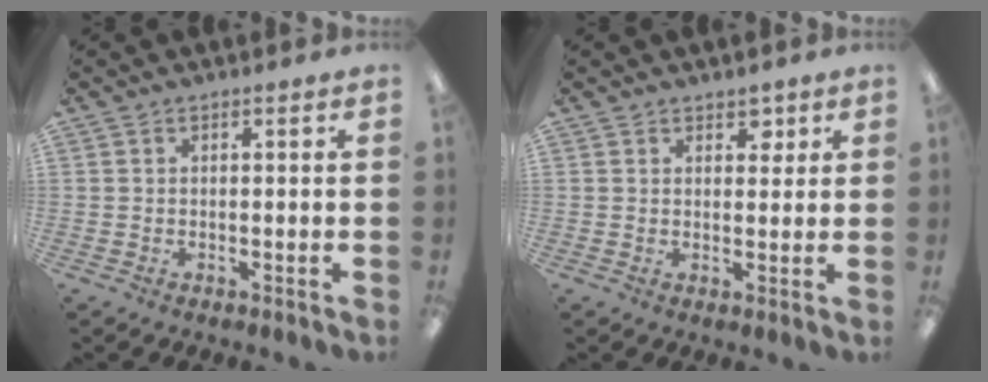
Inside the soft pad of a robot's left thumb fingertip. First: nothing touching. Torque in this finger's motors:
{"motor_torque": [-0.16, 0.02, 0.01, 0.11, 0.01]}